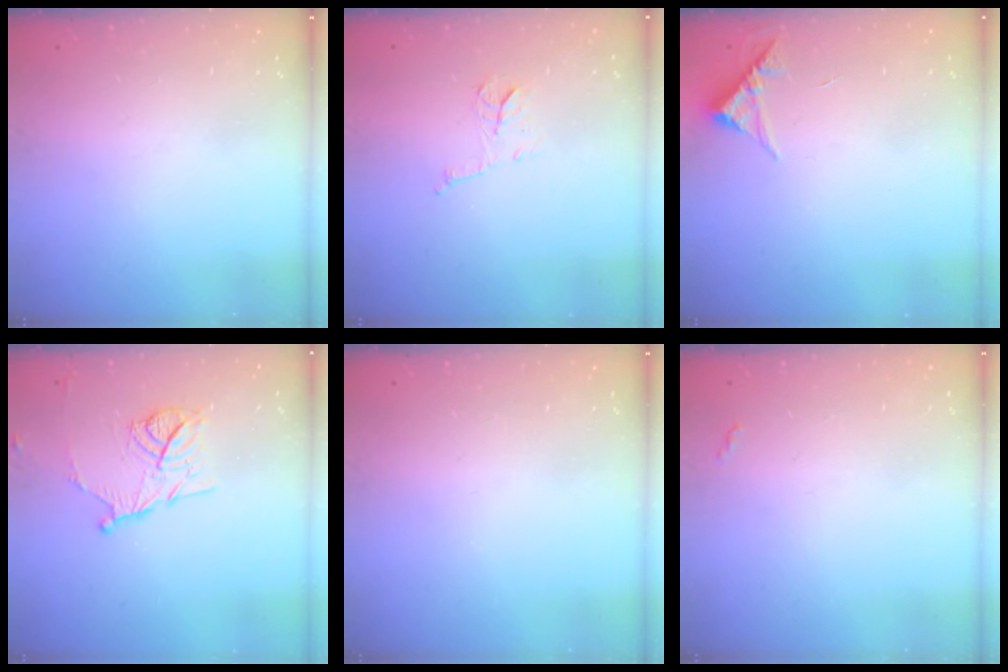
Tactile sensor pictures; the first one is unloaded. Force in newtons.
{"total": 6.0, "press": 6.0, "slide": 0.5}
{"total": 4.6, "press": 4.6, "slide": 0.3}
{"total": 11.4, "press": 11.3, "slide": 0.7}
{"total": 0.0}
{"total": 3.2, "press": 3.2, "slide": 0.5}